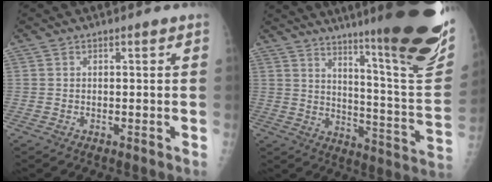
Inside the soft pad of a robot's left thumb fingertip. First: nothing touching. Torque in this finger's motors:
{"motor_torque": [0.64, 0.32, 1.51, -1.27, 0.24]}